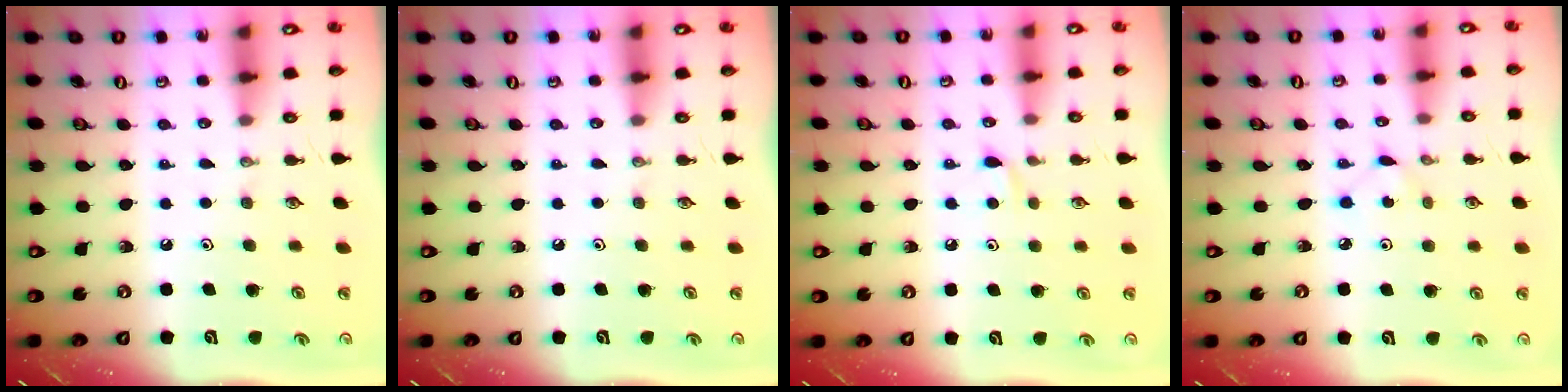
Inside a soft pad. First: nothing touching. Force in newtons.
{"total": 0.0}
{"total": 5.0, "press": 4.9, "slide": 0.6}
{"total": 2.6, "press": 2.6, "slide": 0.2}